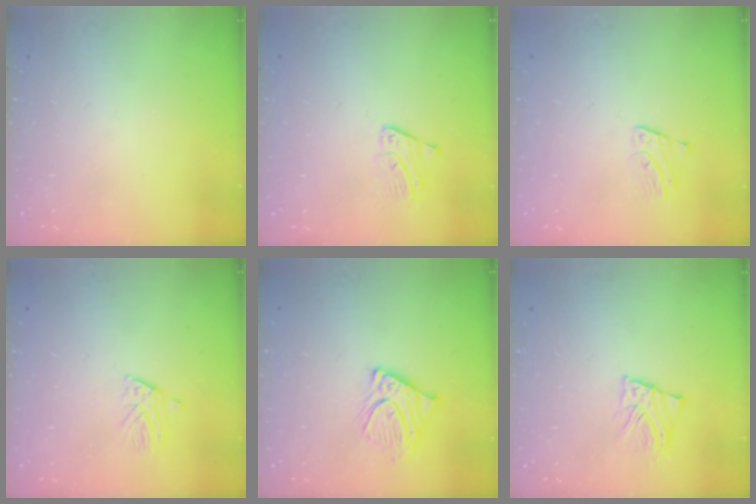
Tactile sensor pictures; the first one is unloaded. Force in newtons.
{"total": 1.7, "press": 1.7, "slide": 0.1}
{"total": 1.3, "press": 1.2, "slide": 0.1}
{"total": 1.4, "press": 1.4, "slide": 0.2}
{"total": 7.8, "press": 7.8, "slide": 0.5}
{"total": 2.5, "press": 2.5, "slide": 0.3}